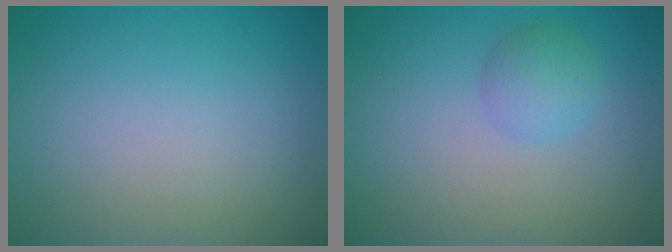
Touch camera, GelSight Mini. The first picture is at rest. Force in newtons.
{"total": 2.1, "press": 2.1, "slide": 0.1}